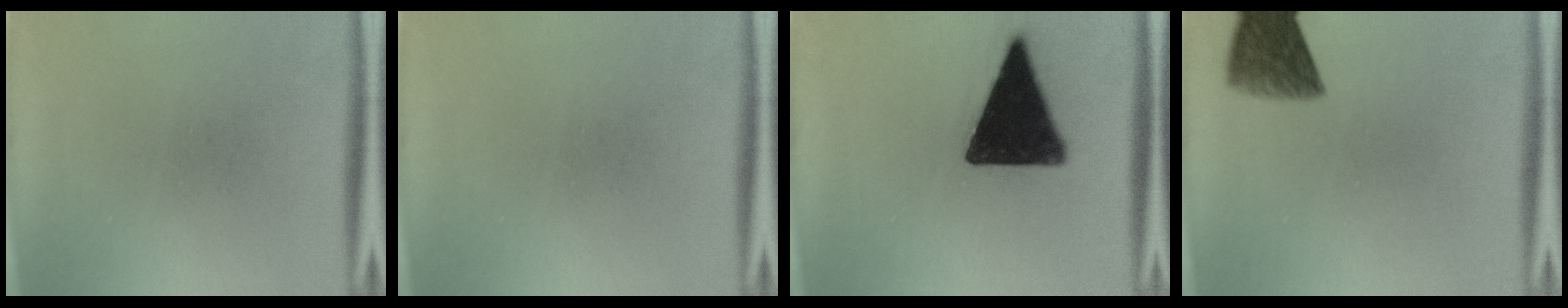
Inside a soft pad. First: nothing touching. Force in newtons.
{"total": 0.0}
{"total": 19.1}
{"total": 7.4}